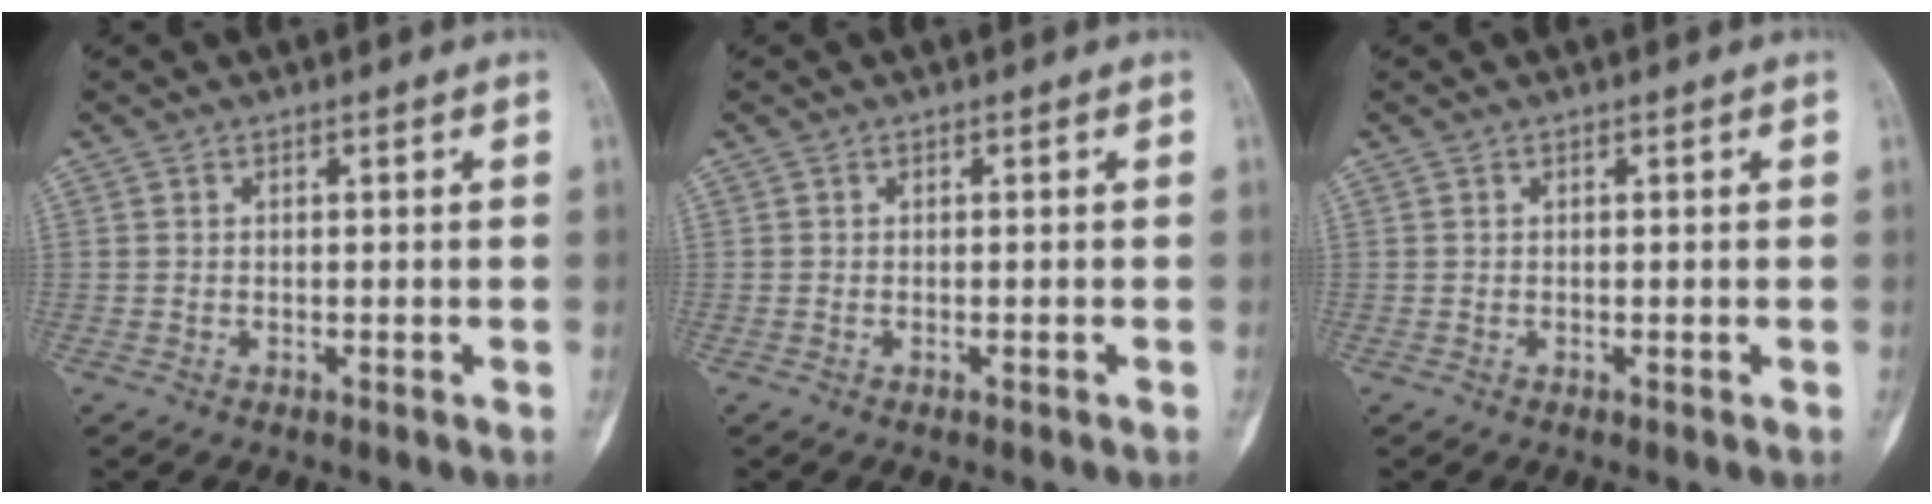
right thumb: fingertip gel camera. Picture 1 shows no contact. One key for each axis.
{"total": 0.0}
{"total": 0.0}